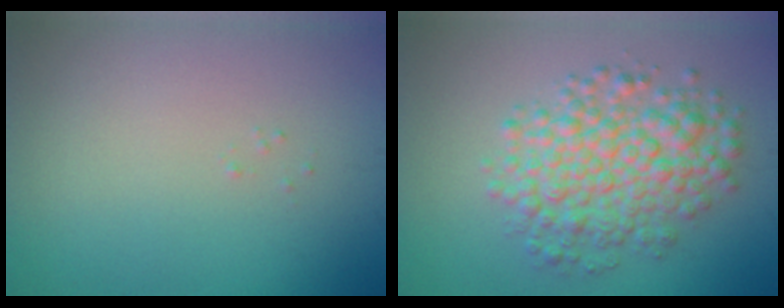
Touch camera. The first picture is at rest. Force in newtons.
{"total": 6.2, "press": 6.2, "slide": 0.1}